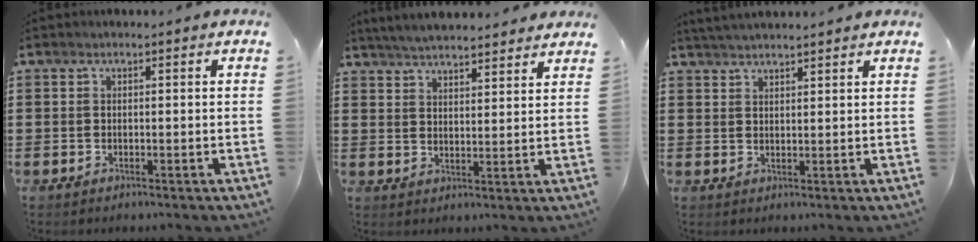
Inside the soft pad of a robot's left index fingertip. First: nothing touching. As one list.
[{"total": 4.9, "force": [4.8, 0.0, 0.9], "torque": [-0.033, -0.017, 0.086]}, {"total": 2.6, "force": [2.6, -0.2, 0.4], "torque": [-0.015, -0.002, 0.050]}]